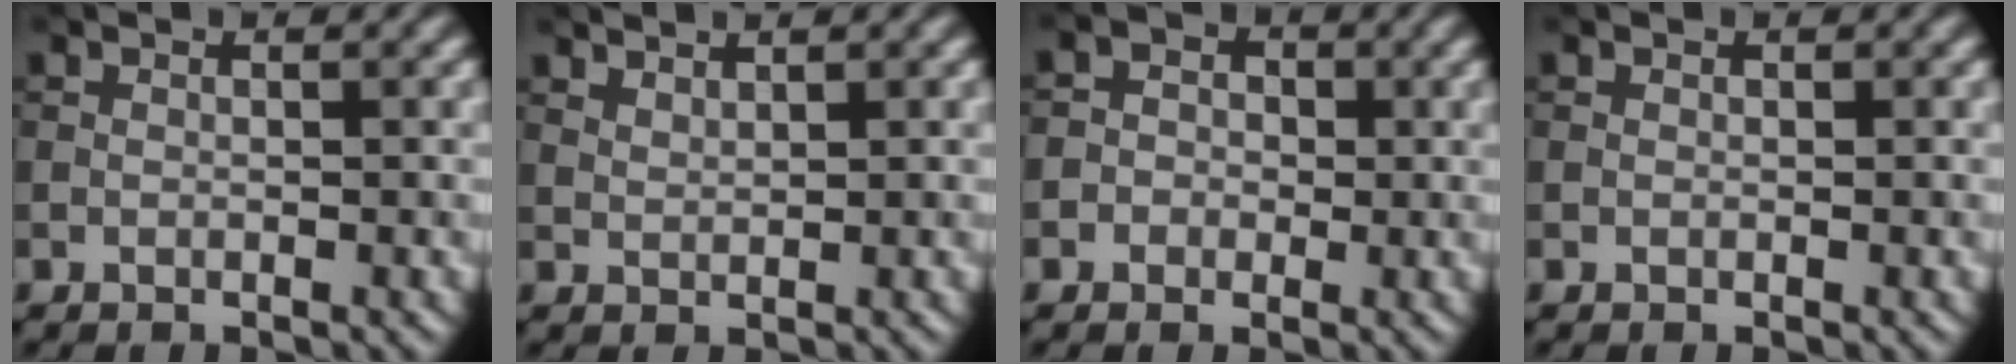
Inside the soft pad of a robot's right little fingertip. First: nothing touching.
{"total": 1.2, "force": [1.1, 0.1, 0.3], "torque": [-0.007, -0.002, 0.023]}
{"total": 2.9, "force": [0.1, 2.7, 1.0], "torque": [0.006, 0.004, -0.024]}
{"total": 0.0}